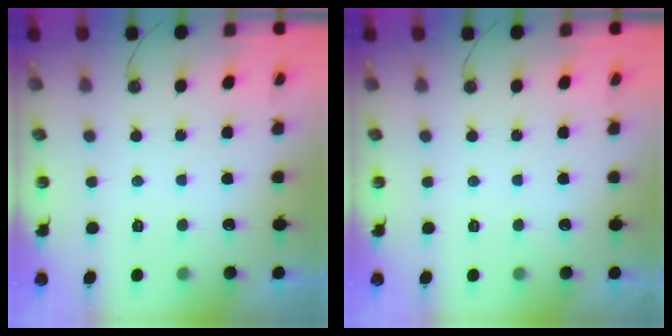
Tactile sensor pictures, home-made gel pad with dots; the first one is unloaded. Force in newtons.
{"total": 0.0}